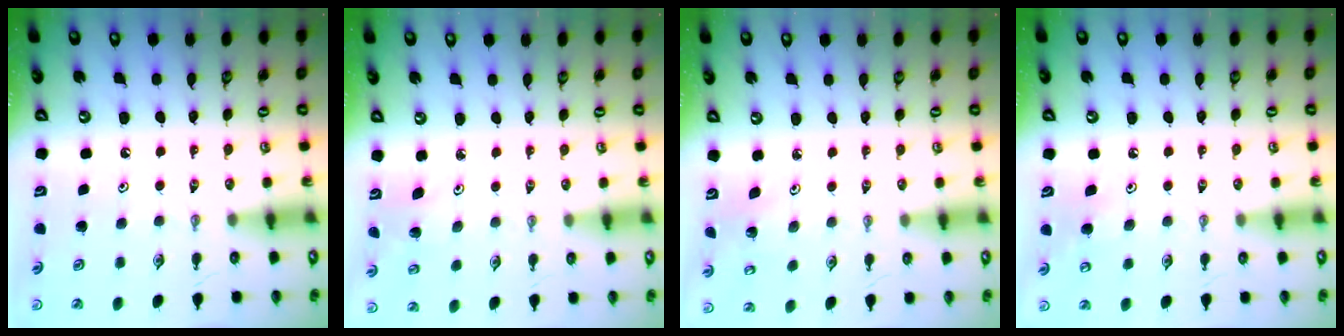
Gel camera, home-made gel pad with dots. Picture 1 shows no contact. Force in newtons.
{"total": 2.9, "press": 2.9, "slide": 0.3}
{"total": 1.7, "press": 1.7, "slide": 0.1}
{"total": 6.9, "press": 6.8, "slide": 0.6}